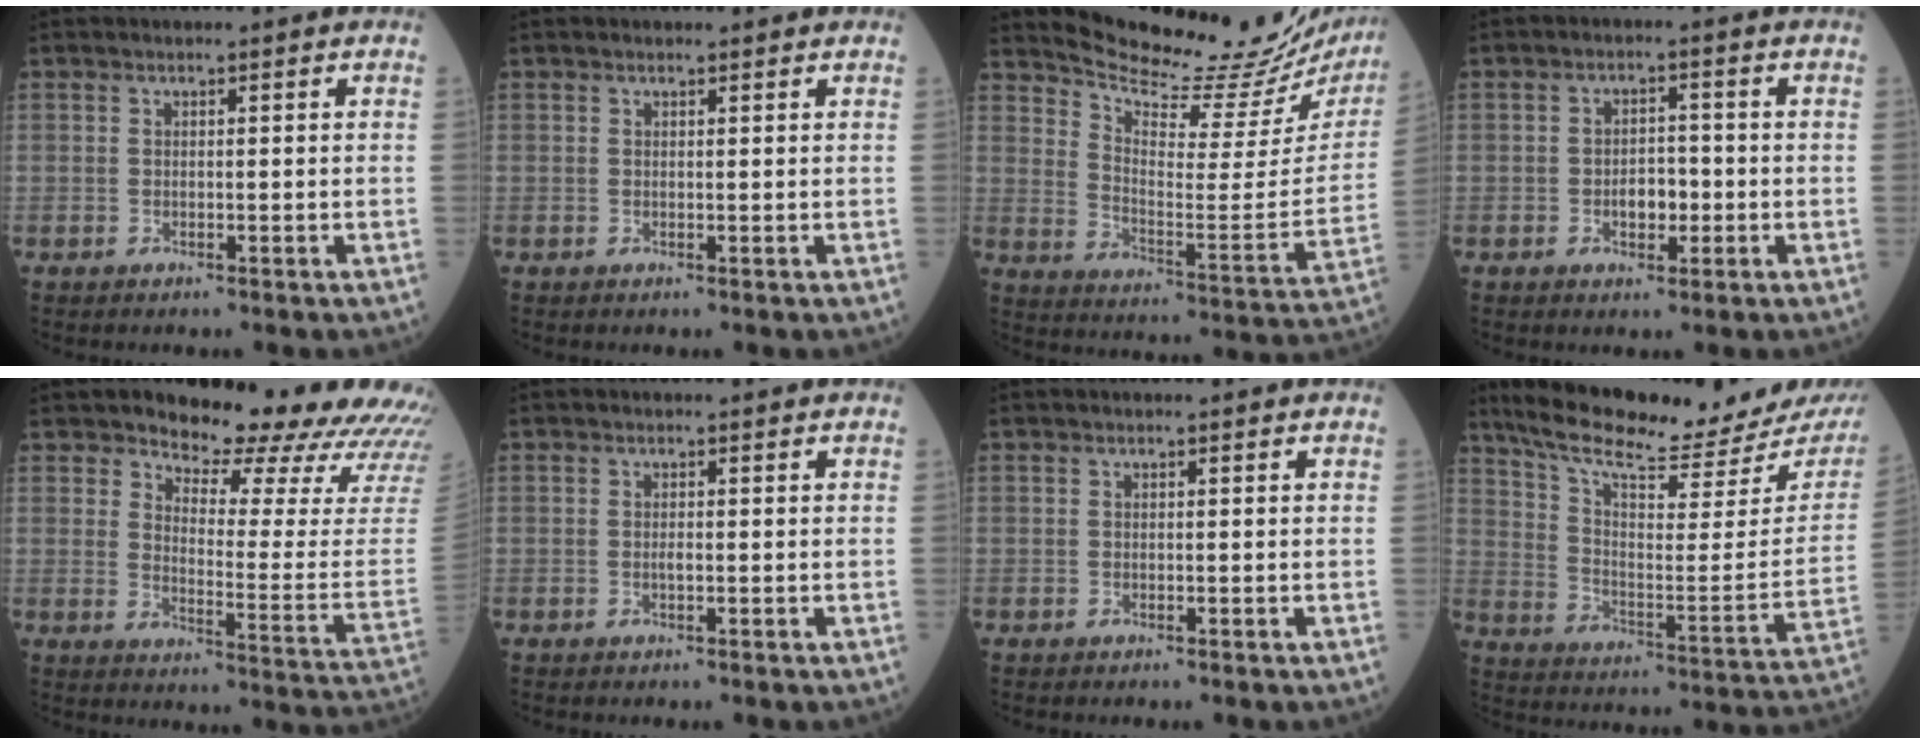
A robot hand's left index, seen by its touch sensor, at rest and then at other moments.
{"total": 1.3, "force": [1.2, 0.2, 0.4], "torque": [-0.011, 0.007, 0.018]}
{"total": 23.9, "force": [23.0, 2.0, 6.1], "torque": [-0.103, -0.111, 0.298]}
{"total": 3.5, "force": [-0.9, 2.0, 2.7], "torque": [-0.044, 0.005, -0.013]}
{"total": 19.0, "force": [17.8, 2.4, 6.0], "torque": [-0.077, -0.098, 0.202]}
{"total": 0.6, "force": [0.1, 0.1, 0.6], "torque": [-0.016, 0.000, 0.001]}
{"total": 0.0}
{"total": 22.8, "force": [20.0, 1.7, 10.8], "torque": [-0.183, -0.057, 0.290]}